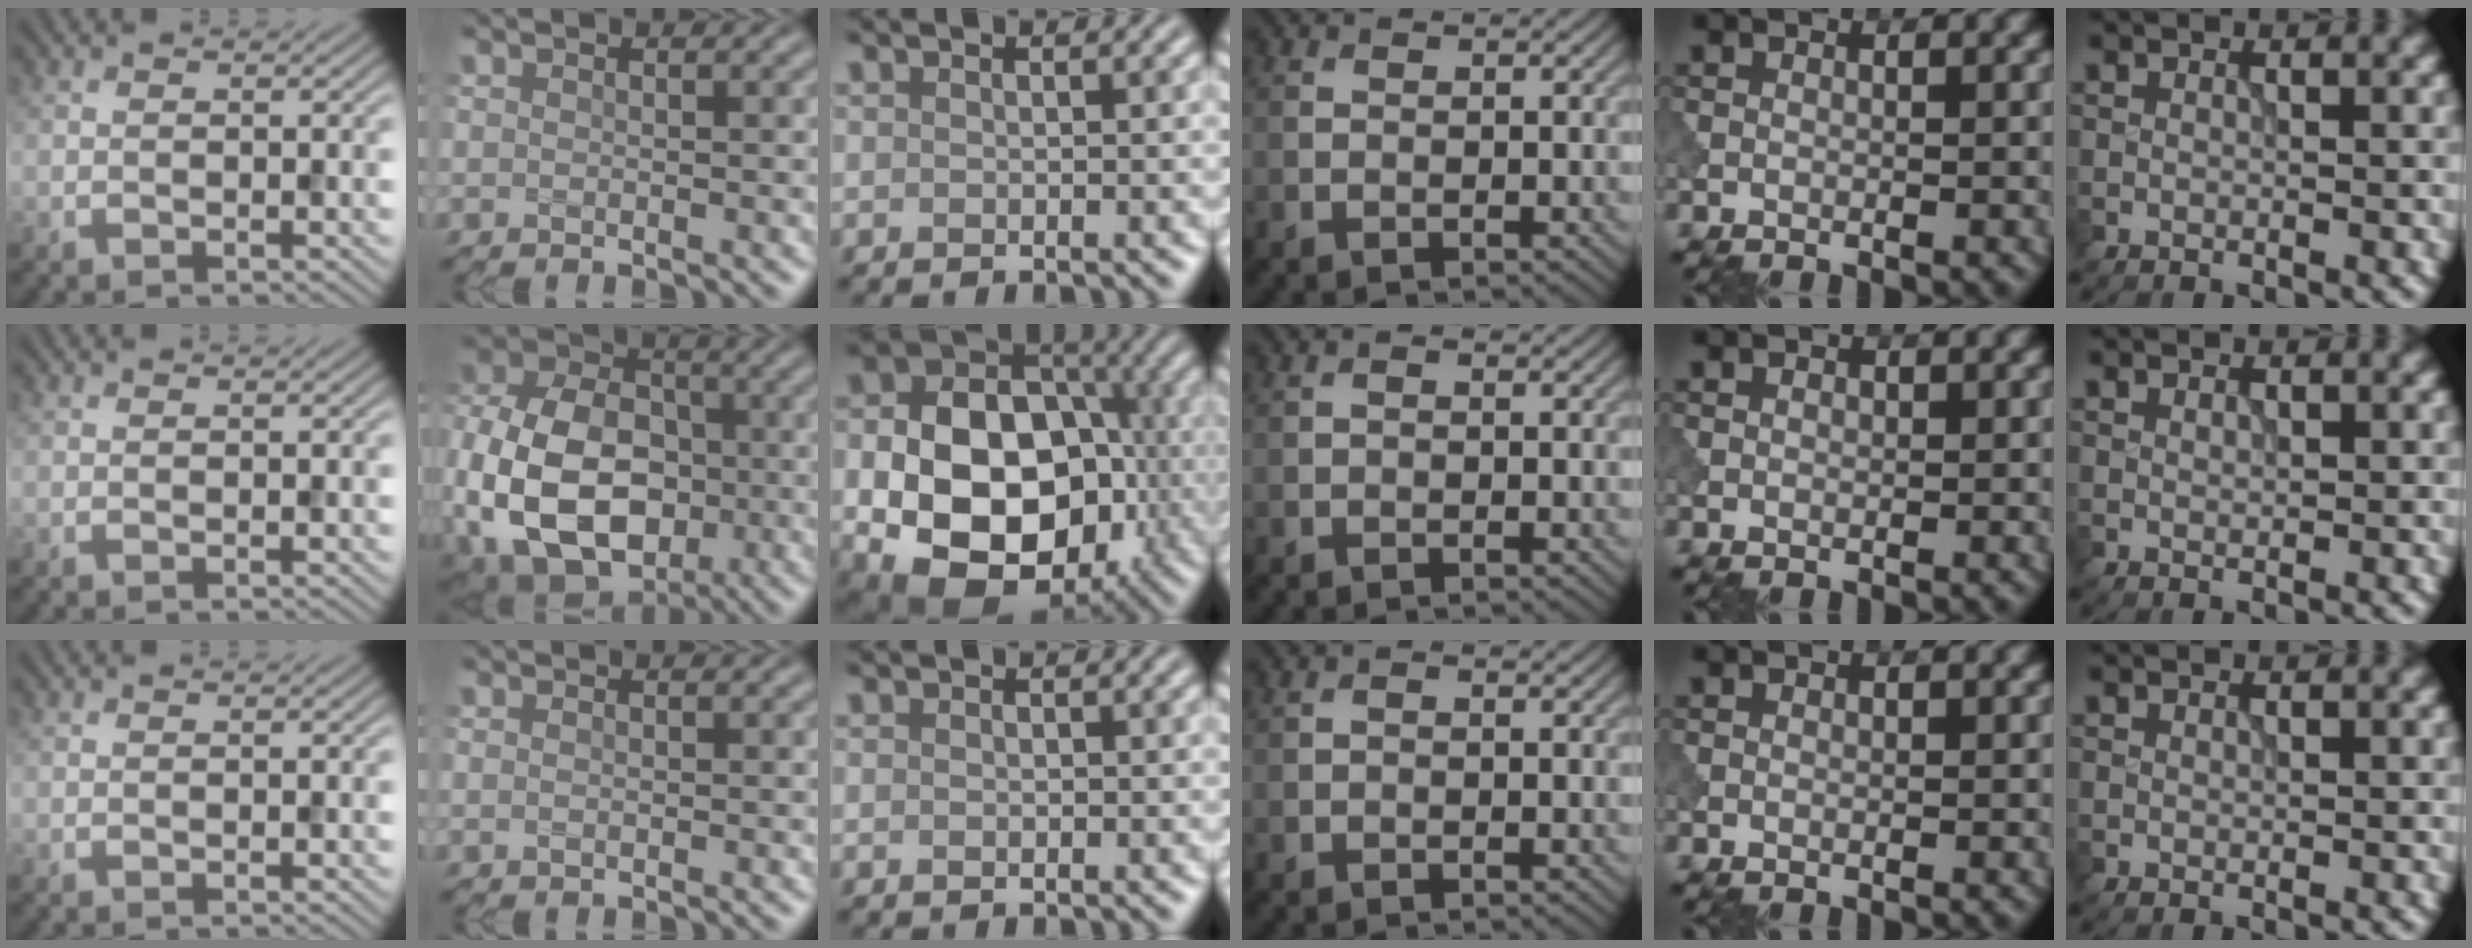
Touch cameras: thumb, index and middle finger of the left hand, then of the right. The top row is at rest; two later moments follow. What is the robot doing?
{"motion": "insert", "object": "peg toy"}